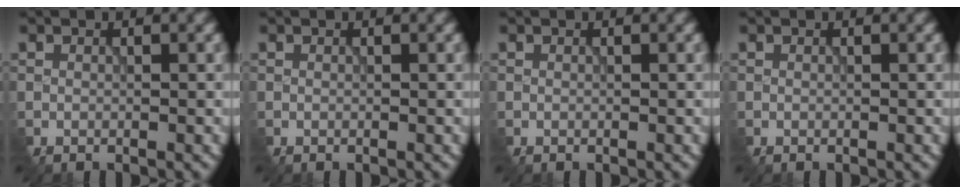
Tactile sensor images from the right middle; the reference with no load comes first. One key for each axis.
{"total": 0.0}
{"total": 0.0}
{"total": 0.0}